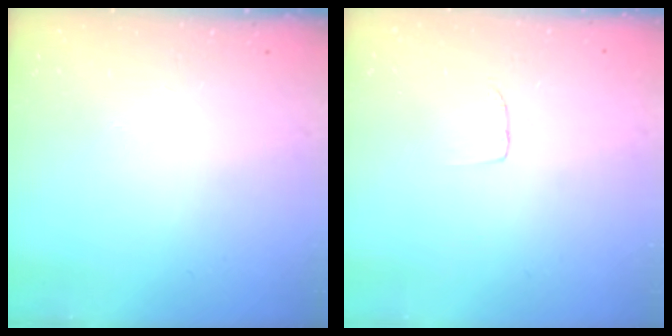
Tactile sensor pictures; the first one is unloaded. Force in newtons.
{"total": 2.7, "press": 2.7, "slide": 0.2}